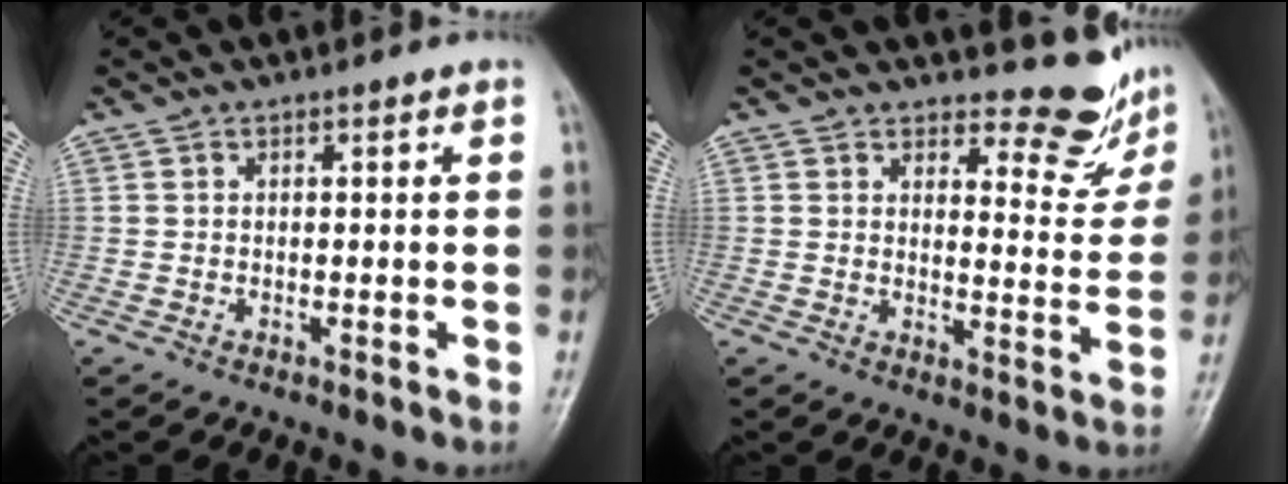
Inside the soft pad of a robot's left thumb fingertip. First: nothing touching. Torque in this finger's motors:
{"motor_torque": [-0.08, 0.00, -0.21, -0.26, 0.09]}